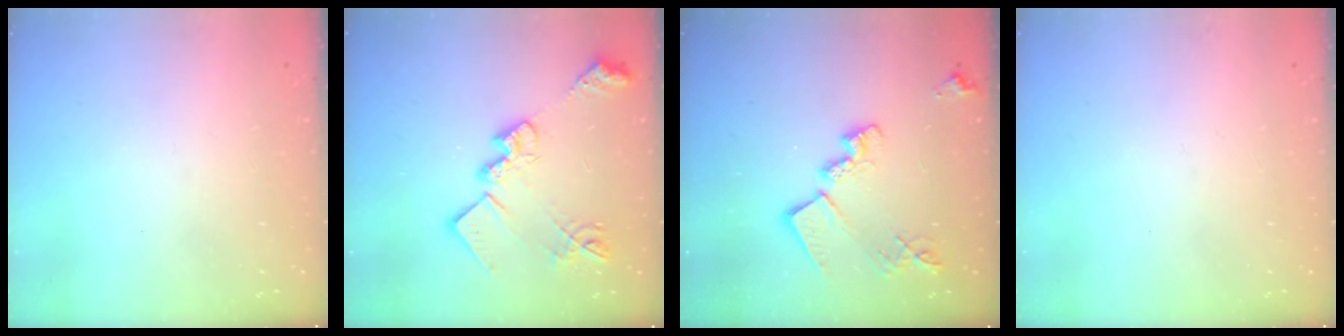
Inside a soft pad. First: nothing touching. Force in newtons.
{"total": 19.5, "press": 19.5, "slide": 1.3}
{"total": 15.2, "press": 15.1, "slide": 0.5}
{"total": 0.0}